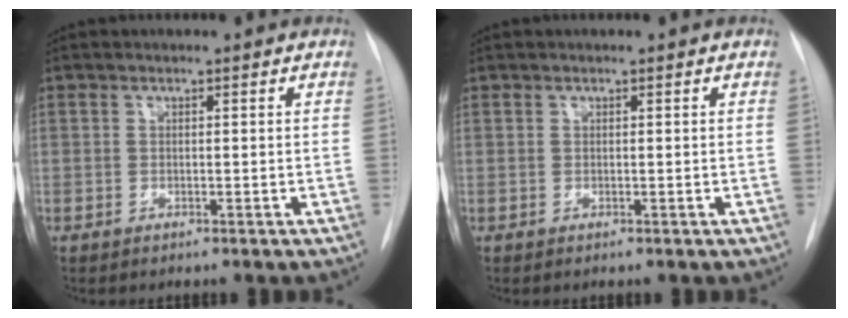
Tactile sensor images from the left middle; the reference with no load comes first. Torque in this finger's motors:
{"motor_torque": [0.60, -0.68, 0.17, 0.01]}